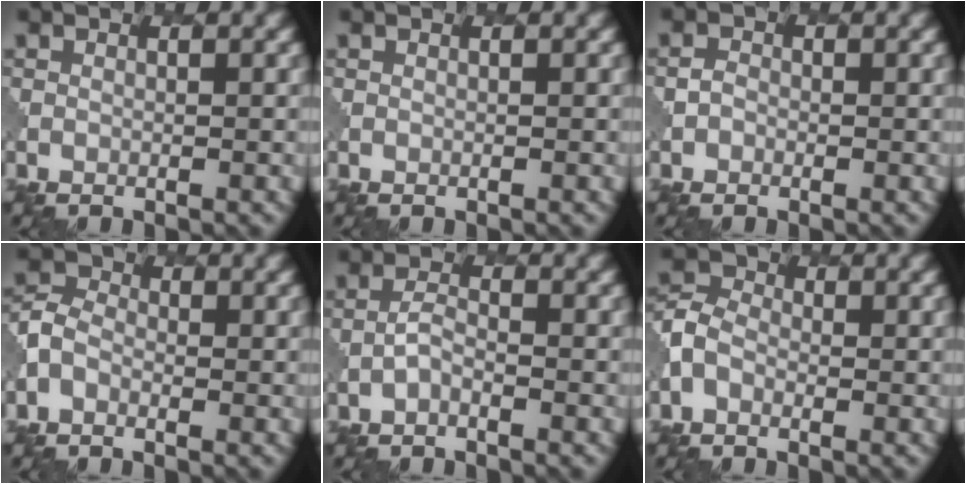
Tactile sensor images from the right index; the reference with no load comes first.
{"total": 0.0}
{"total": 0.8, "force": [-0.3, 0.7, 0.0], "torque": [-0.001, 0.002, -0.007]}
{"total": 2.4, "force": [-0.8, 1.9, 1.3], "torque": [-0.035, 0.004, -0.023]}
{"total": 0.9, "force": [-0.5, 0.3, 0.6], "torque": [-0.016, 0.004, -0.014]}
{"total": 2.8, "force": [-0.9, 2.1, 1.6], "torque": [-0.039, 0.006, -0.029]}